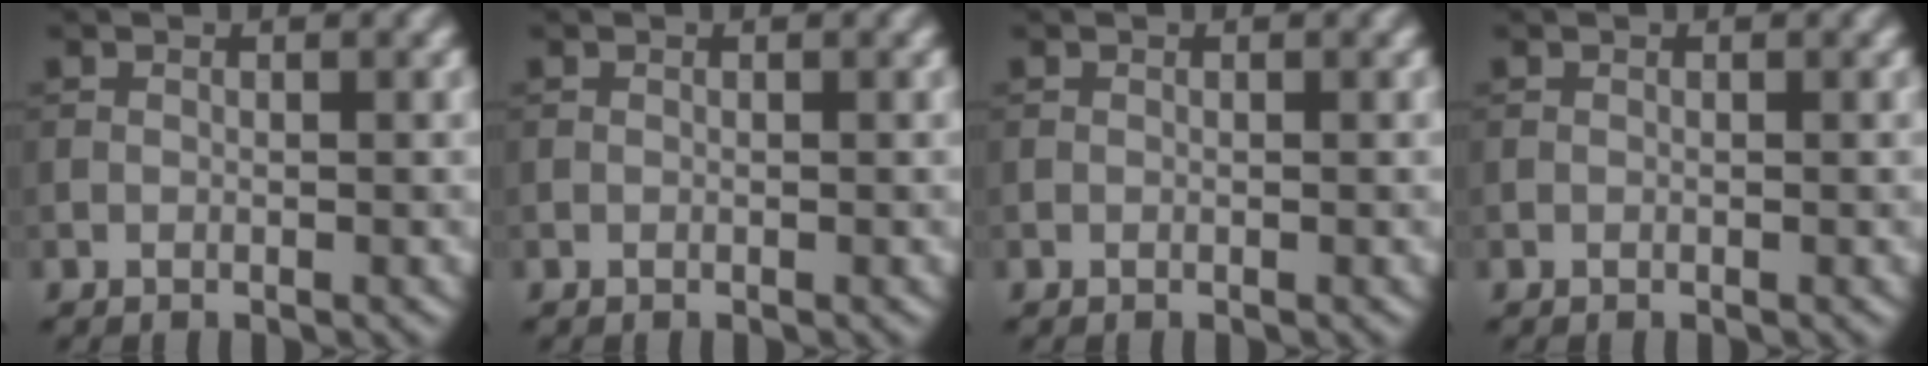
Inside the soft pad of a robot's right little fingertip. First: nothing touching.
{"total": 0.0}
{"total": 0.0}
{"total": 0.0}